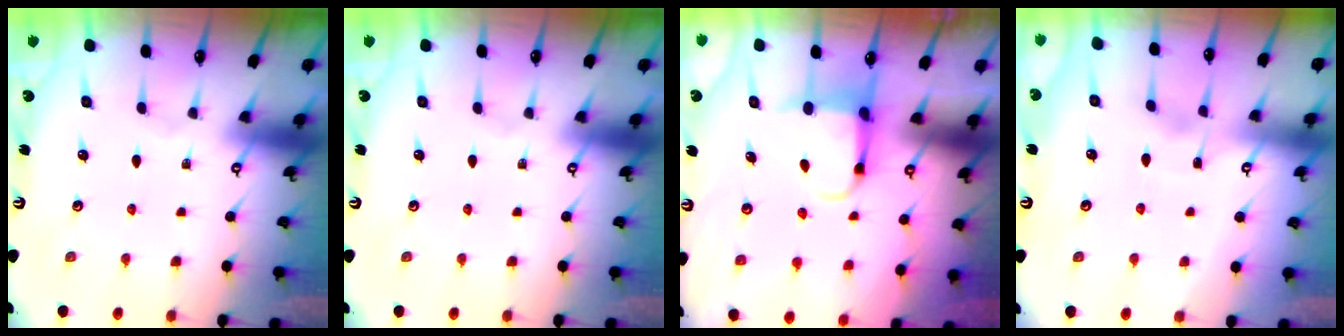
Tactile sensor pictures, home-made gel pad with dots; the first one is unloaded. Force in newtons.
{"total": 0.0}
{"total": 3.9, "press": 3.9, "slide": 0.4}
{"total": 2.5, "press": 2.5, "slide": 0.2}